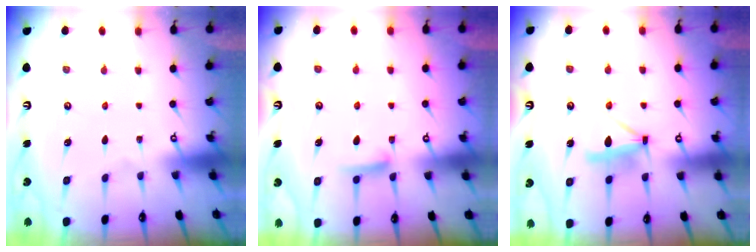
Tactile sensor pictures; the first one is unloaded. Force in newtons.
{"total": 6.5, "press": 6.4, "slide": 0.9}
{"total": 9.0, "press": 9.0, "slide": 0.8}